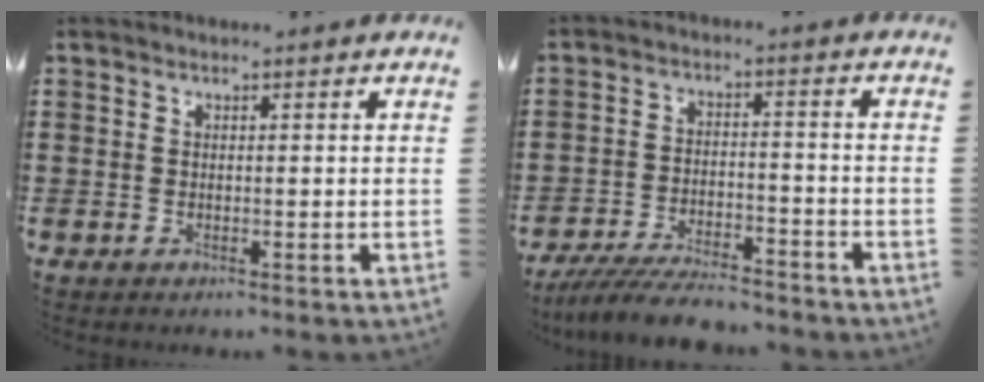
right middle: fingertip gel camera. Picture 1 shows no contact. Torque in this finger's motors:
{"motor_torque": [0.86, -0.36, 0.11, 0.14]}